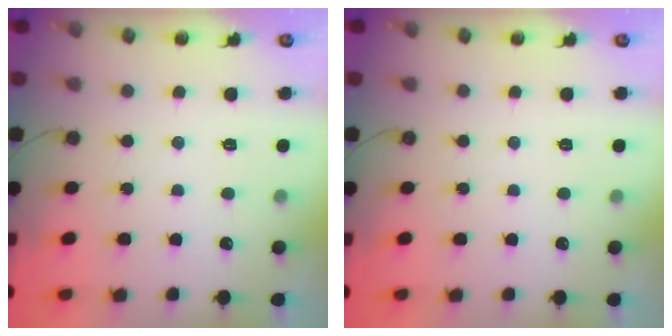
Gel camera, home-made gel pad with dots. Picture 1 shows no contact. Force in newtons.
{"total": 0.0}